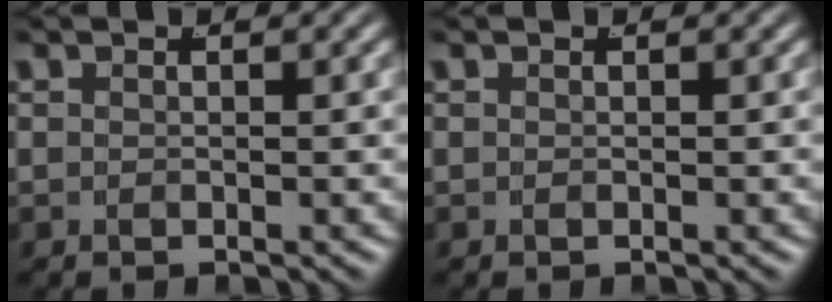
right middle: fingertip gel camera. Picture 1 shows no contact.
{"total": 0.0}